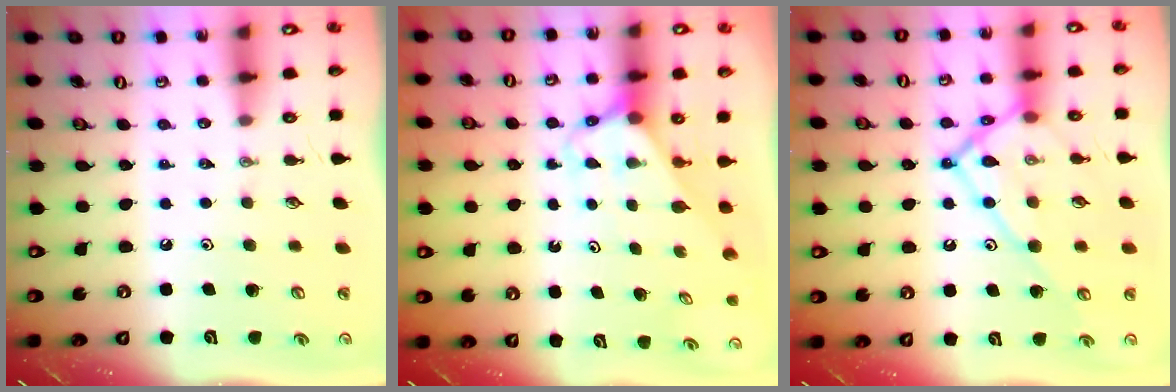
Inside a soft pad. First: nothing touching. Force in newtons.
{"total": 3.0, "press": 3.0, "slide": 0.2}
{"total": 16.5, "press": 16.4, "slide": 1.8}